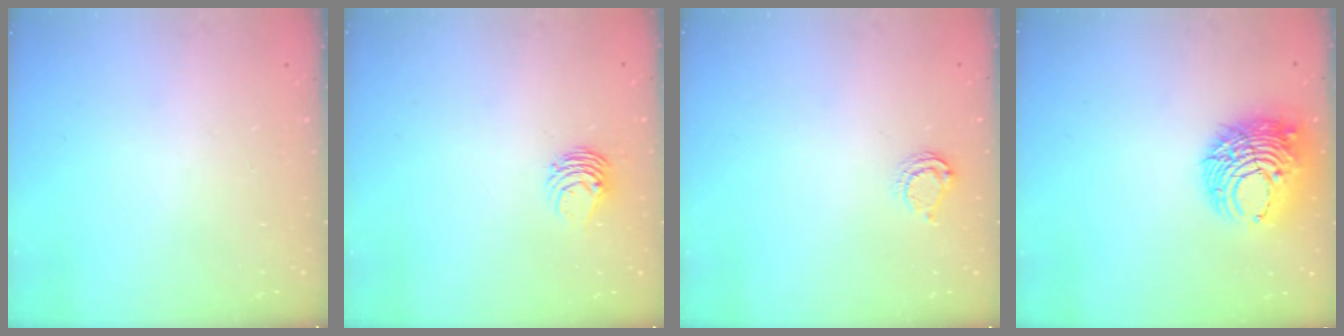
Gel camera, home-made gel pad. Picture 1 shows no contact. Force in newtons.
{"total": 5.4, "press": 5.4, "slide": 0.4}
{"total": 4.5, "press": 4.5, "slide": 0.3}
{"total": 10.9, "press": 10.8, "slide": 1.1}